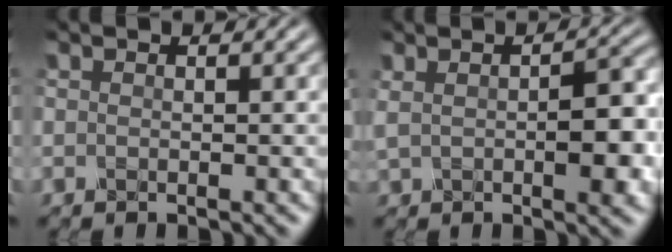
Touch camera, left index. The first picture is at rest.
{"total": 4.6, "force": [0.1, 1.7, 4.3], "torque": [-0.076, 0.004, 0.004]}